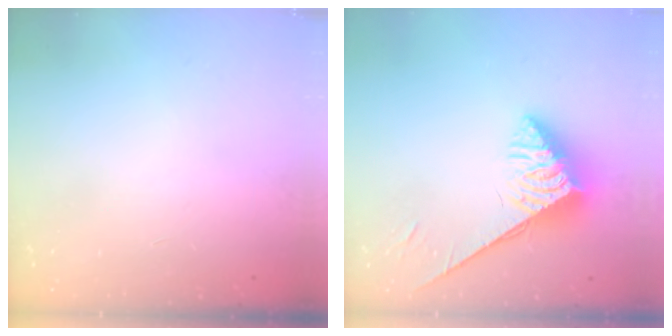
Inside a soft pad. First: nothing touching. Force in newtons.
{"total": 5.6, "press": 5.6, "slide": 0.5}